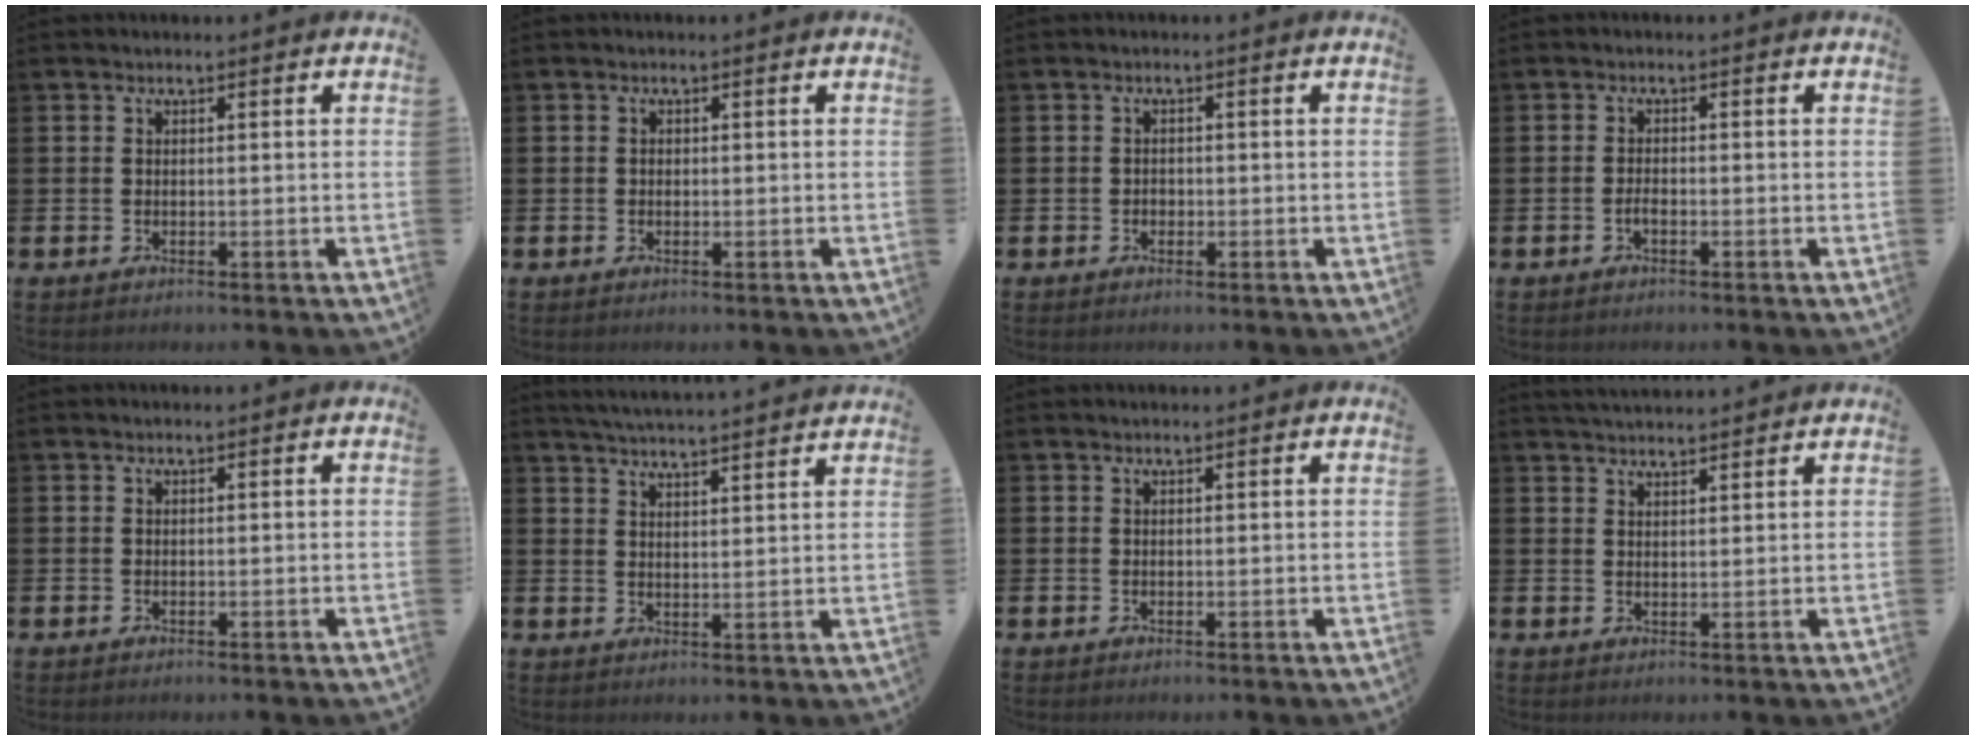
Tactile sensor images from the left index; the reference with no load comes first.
{"total": 0.6, "force": [0.0, 0.5, 0.3], "torque": [0.000, 0.002, -0.003]}
{"total": 1.0, "force": [-0.3, 0.8, 0.3], "torque": [0.000, 0.002, -0.009]}
{"total": 1.0, "force": [-0.6, 0.3, 0.8], "torque": [-0.018, -0.002, -0.011]}
{"total": 0.0}
{"total": 4.6, "force": [4.6, -0.7, 0.2], "torque": [-0.019, -0.028, 0.082]}
{"total": 0.0}
{"total": 3.0, "force": [3.0, 0.1, 0.2], "torque": [-0.004, -0.014, 0.055]}